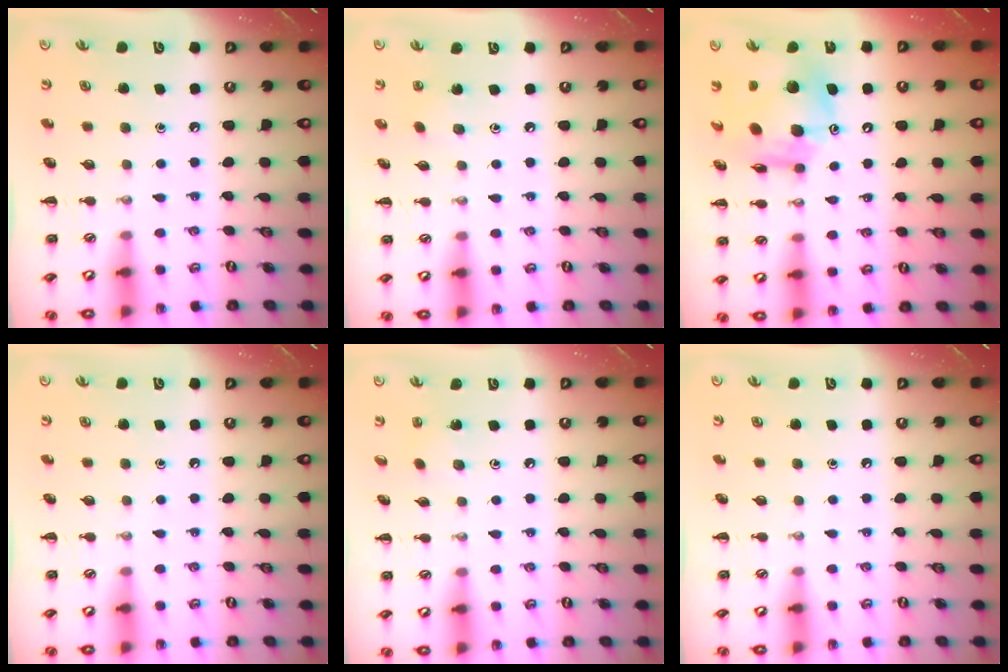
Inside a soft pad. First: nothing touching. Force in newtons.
{"total": 2.4, "press": 2.4, "slide": 0.4}
{"total": 11.6, "press": 11.1, "slide": 3.3}
{"total": 0.0}
{"total": 1.8, "press": 1.7, "slide": 0.7}
{"total": 0.0}